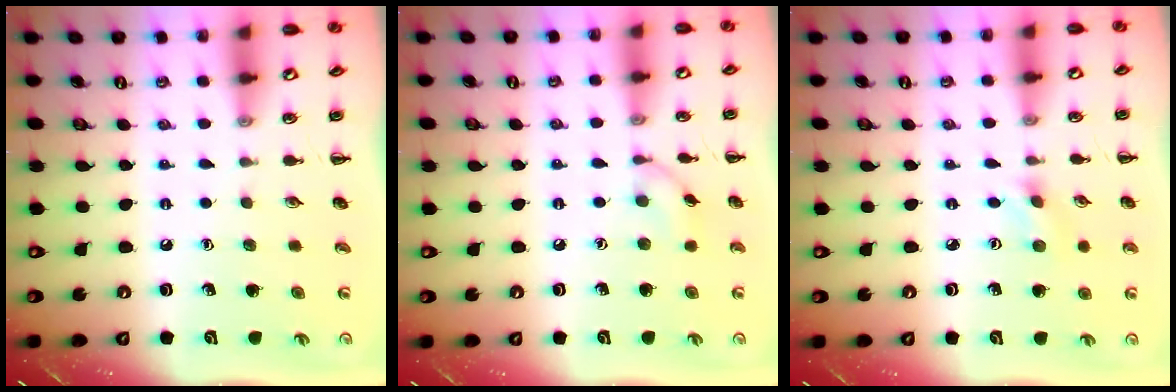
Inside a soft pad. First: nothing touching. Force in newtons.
{"total": 6.4, "press": 6.3, "slide": 0.5}
{"total": 1.2, "press": 1.1, "slide": 0.3}